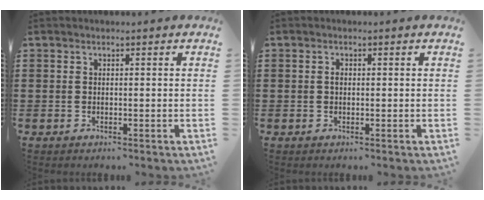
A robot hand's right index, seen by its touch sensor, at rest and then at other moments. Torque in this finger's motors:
{"motor_torque": [0.36, -0.27, 0.10, 0.04]}